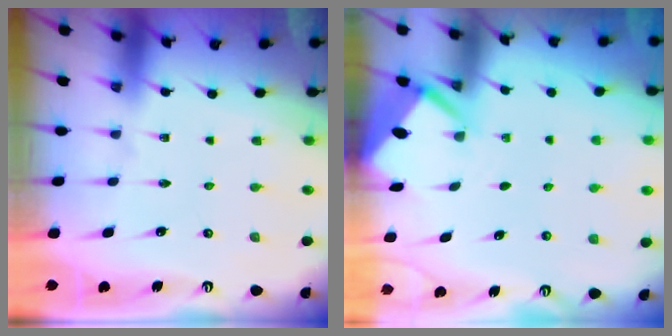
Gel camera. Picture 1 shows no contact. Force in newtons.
{"total": 2.6, "press": 2.6, "slide": 0.0}